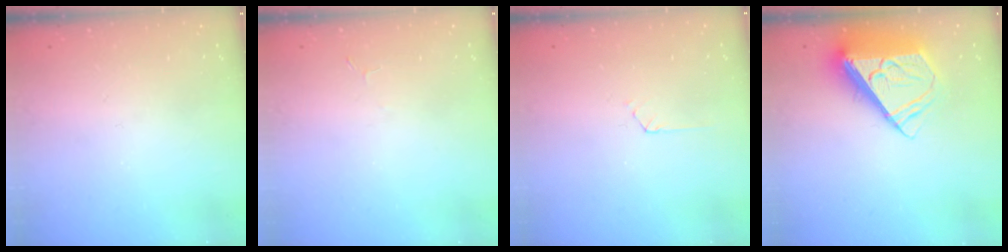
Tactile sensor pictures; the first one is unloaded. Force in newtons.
{"total": 1.9, "press": 1.9, "slide": 0.3}
{"total": 2.2, "press": 2.2, "slide": 0.3}
{"total": 10.7, "press": 10.6, "slide": 1.6}